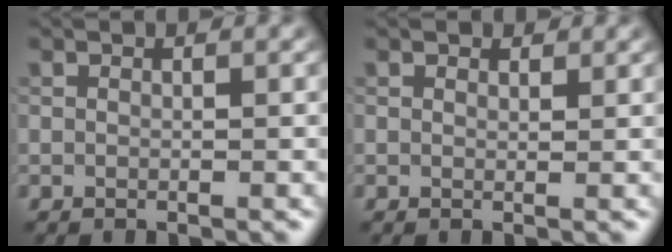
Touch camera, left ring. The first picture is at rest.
{"total": 1.0, "force": [0.9, 0.4, 0.1], "torque": [-0.003, -0.003, 0.013]}